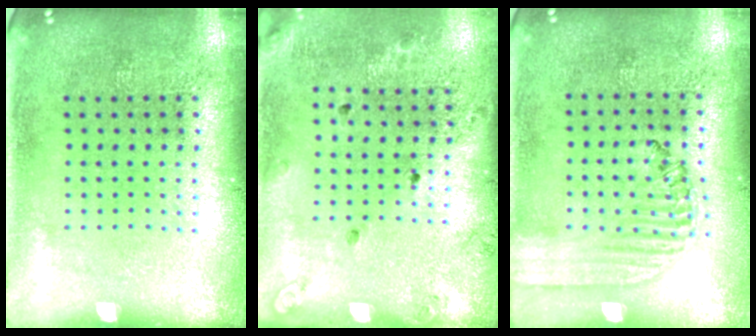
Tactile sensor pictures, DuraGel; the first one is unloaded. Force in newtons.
{"total": 1.4, "press": 1.3, "slide": 0.7}
{"total": 1.4, "press": 1.4, "slide": 0.5}